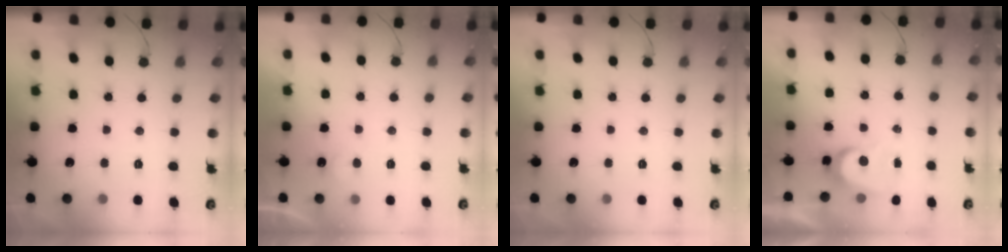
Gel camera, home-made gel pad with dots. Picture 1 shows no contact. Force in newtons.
{"total": 3.8, "press": 3.8, "slide": 0.4}
{"total": 0.0}
{"total": 5.0, "press": 5.0, "slide": 0.5}